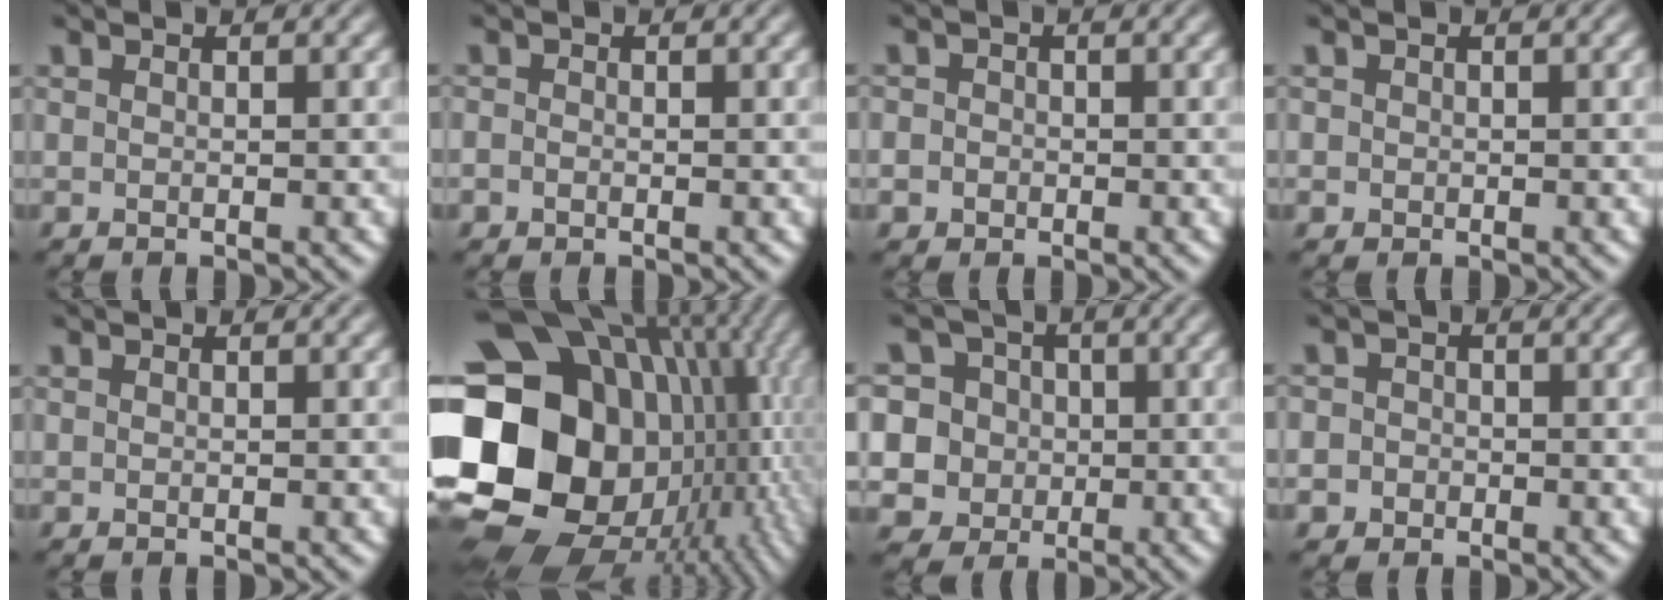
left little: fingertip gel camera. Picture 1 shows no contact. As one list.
[{"total": 0.7, "force": [-0.3, 0.6, 0.3], "torque": [-0.003, -0.004, -0.006]}, {"total": 1.6, "force": [-0.1, 1.5, 0.5], "torque": [0.011, 0.004, -0.014]}, {"total": 0.6, "force": [0.0, 0.6, 0.1], "torque": [0.004, -0.002, -0.002]}, {"total": 0.0}, {"total": 23.2, "force": [-0.2, 18.6, 13.9], "torque": [-0.276, 0.002, -0.012]}, {"total": 8.3, "force": [1.4, 7.7, 2.7], "torque": [-0.059, 0.030, 0.002]}, {"total": 2.4, "force": [-0.5, 2.3, 0.6], "torque": [0.015, 0.013, -0.032]}]